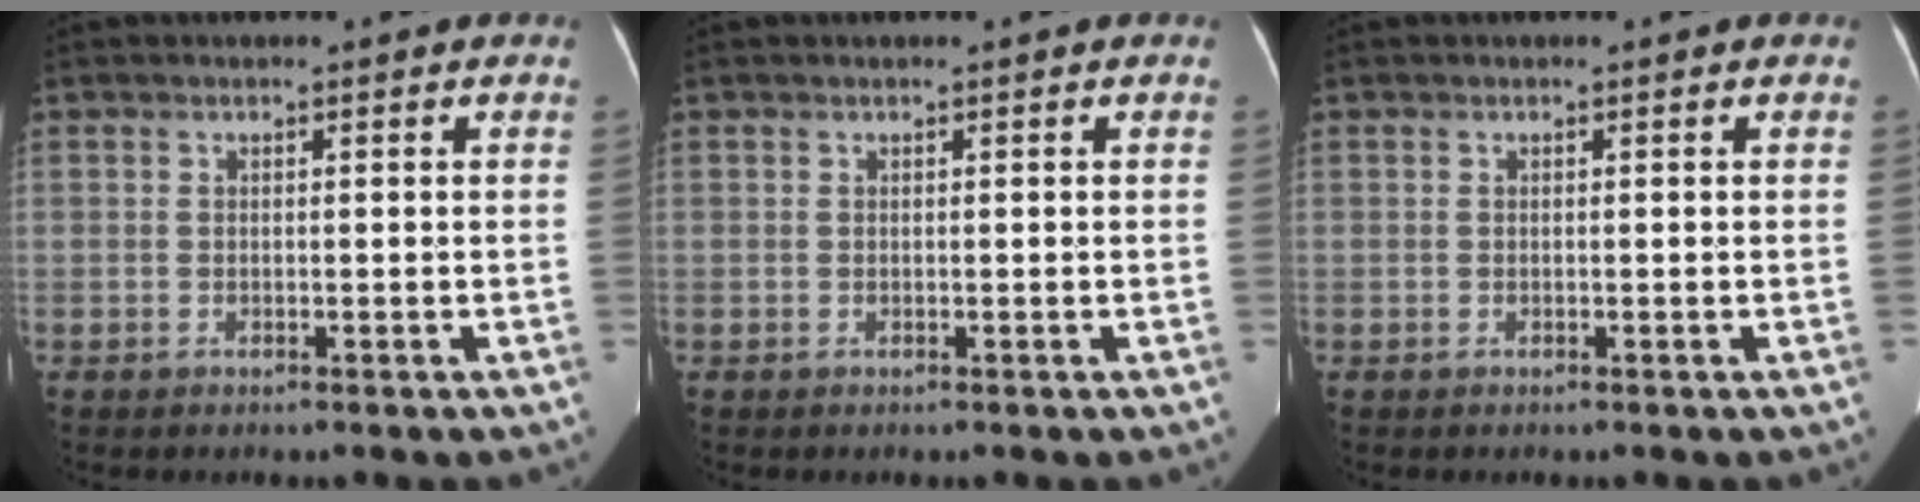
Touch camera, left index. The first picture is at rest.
{"total": 0.0}
{"total": 0.0}